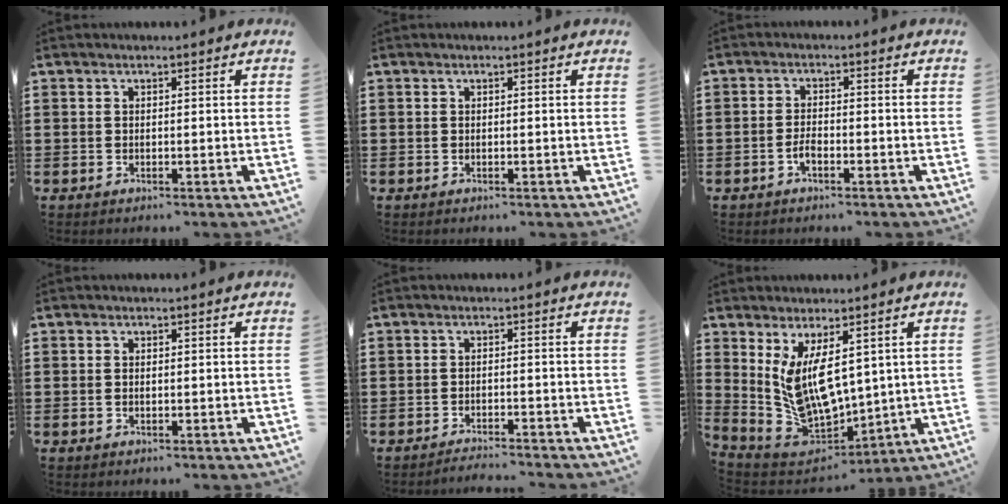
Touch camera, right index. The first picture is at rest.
{"total": 0.0}
{"total": 2.2, "force": [-1.1, 0.9, 1.7], "torque": [-0.039, 0.001, -0.023]}
{"total": 0.5, "force": [0.1, 0.4, 0.4], "torque": [-0.009, 0.001, 0.002]}
{"total": 2.5, "force": [-2.5, -0.2, 0.2], "torque": [-0.007, 0.001, -0.053]}
{"total": 10.7, "force": [3.1, 5.8, 8.4], "torque": [-0.190, -0.035, 0.059]}